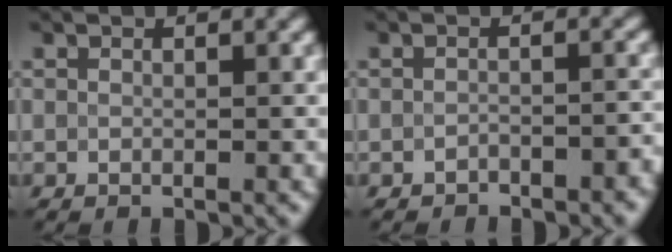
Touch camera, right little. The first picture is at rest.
{"total": 1.8, "force": [-1.4, 0.8, 0.7], "torque": [-0.012, 0.004, -0.023]}